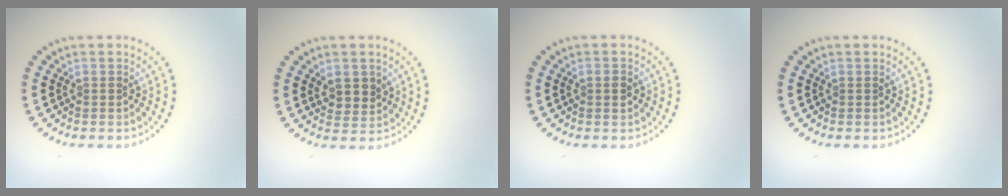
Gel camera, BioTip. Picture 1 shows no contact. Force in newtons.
{"total": 2.3, "press": 2.1, "slide": 0.8}
{"total": 1.4, "press": 1.4, "slide": 0.2}
{"total": 0.0}